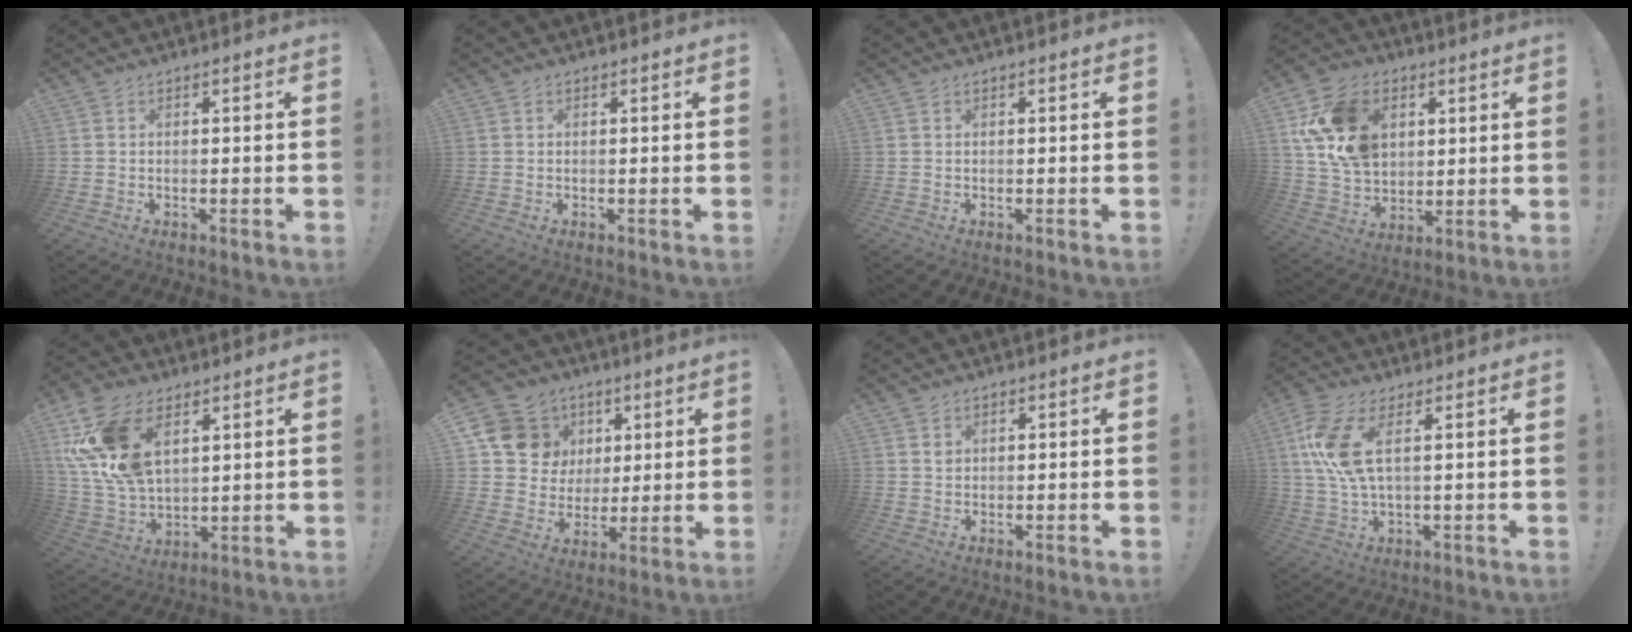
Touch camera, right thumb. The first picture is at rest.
{"total": 0.0}
{"total": 0.0}
{"total": 19.4, "force": [6.6, 14.4, 11.1], "torque": [-0.198, -0.016, 0.130]}
{"total": 18.6, "force": [7.9, 11.8, 12.1], "torque": [-0.243, -0.037, 0.152]}
{"total": 13.6, "force": [5.5, 11.8, 3.9], "torque": [-0.057, -0.022, 0.128]}
{"total": 0.9, "force": [0.4, 0.8, 0.1], "torque": [0.011, -0.003, 0.004]}
{"total": 10.6, "force": [3.1, 3.3, 9.5], "torque": [-0.197, -0.019, 0.057]}